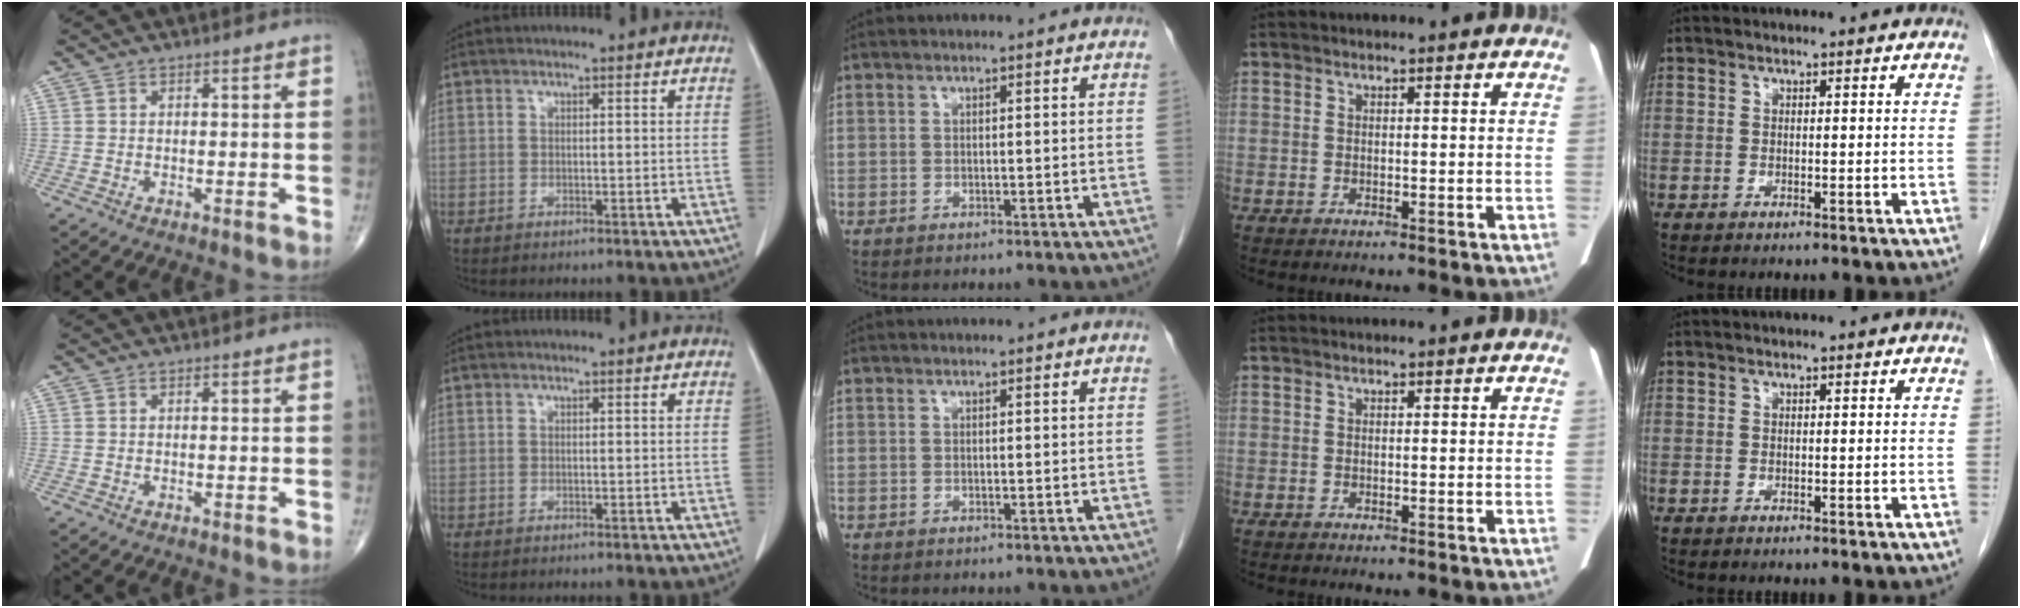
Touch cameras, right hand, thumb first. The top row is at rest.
{}